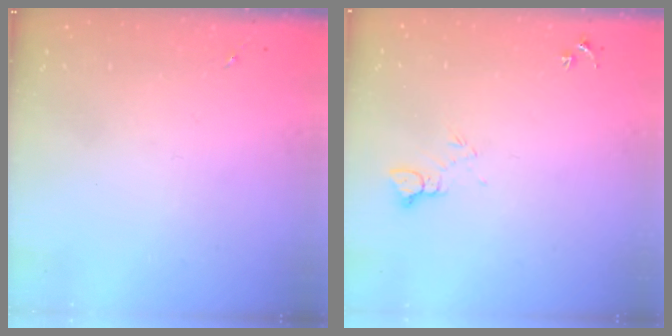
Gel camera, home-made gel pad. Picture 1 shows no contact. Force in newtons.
{"total": 3.9, "press": 3.8, "slide": 0.4}